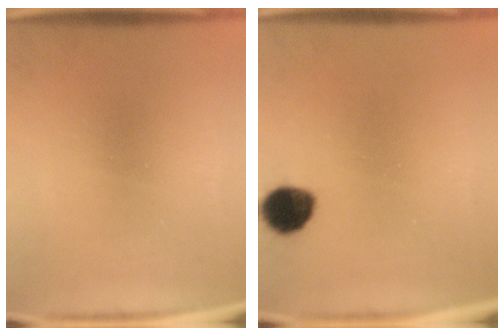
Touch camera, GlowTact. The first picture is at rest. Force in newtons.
{"total": 7.5}